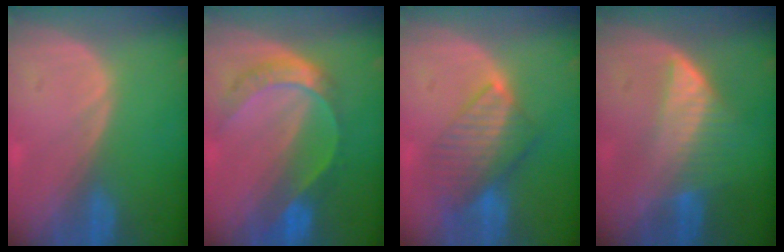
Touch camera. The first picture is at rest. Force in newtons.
{"total": 7.6, "press": 6.3, "slide": 4.3}
{"total": 8.1, "press": 7.1, "slide": 4.0}
{"total": 6.9, "press": 6.1, "slide": 3.2}